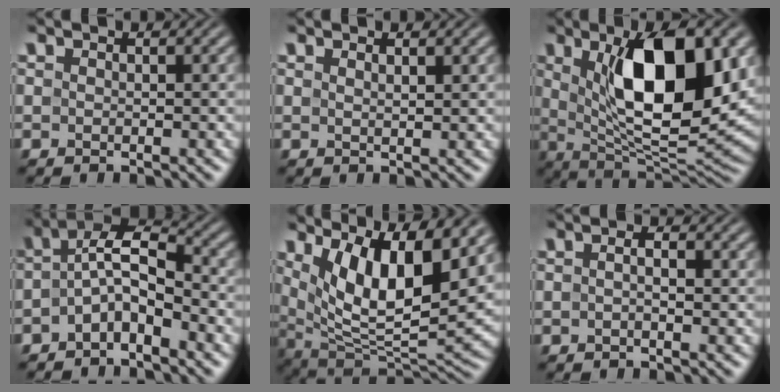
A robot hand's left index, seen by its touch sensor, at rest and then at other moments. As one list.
[{"total": 1.1, "force": [0.8, 0.3, 0.7], "torque": [-0.009, 0.002, 0.012]}, {"total": 11.8, "force": [2.8, 4.8, 10.5], "torque": [-0.164, -0.005, 0.049]}, {"total": 4.2, "force": [-1.7, 1.8, 3.4], "torque": [-0.063, 0.012, -0.042]}, {"total": 11.0, "force": [4.6, 3.7, 9.3], "torque": [-0.159, -0.013, 0.085]}, {"total": 1.3, "force": [-0.1, 0.3, 1.2], "torque": [-0.024, 0.001, -0.004]}]